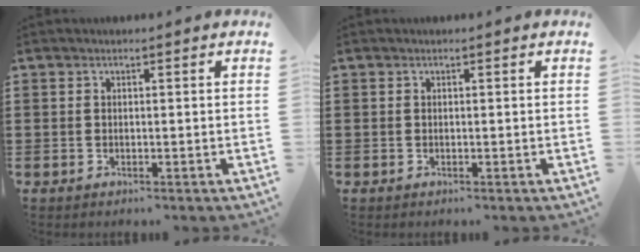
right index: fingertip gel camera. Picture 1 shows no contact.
{"total": 0.0}